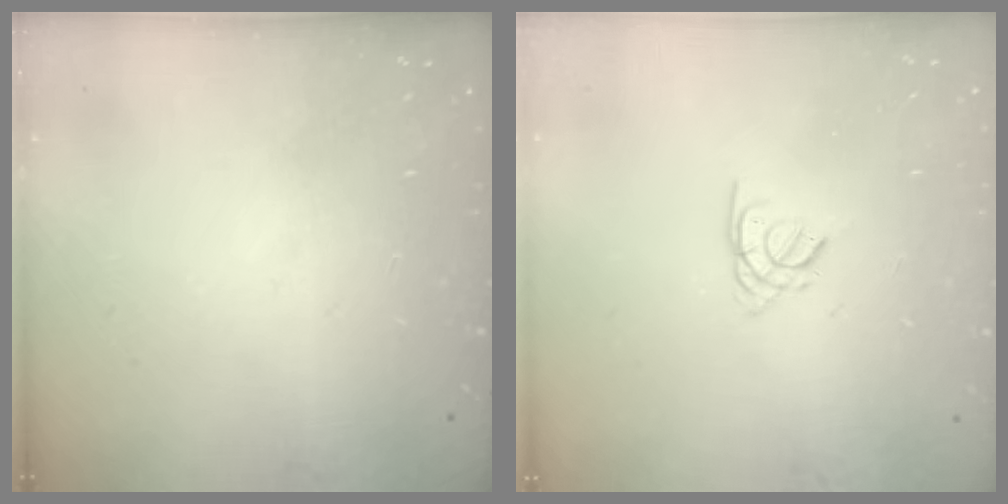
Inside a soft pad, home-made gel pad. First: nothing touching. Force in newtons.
{"total": 1.3, "press": 1.3, "slide": 0.4}